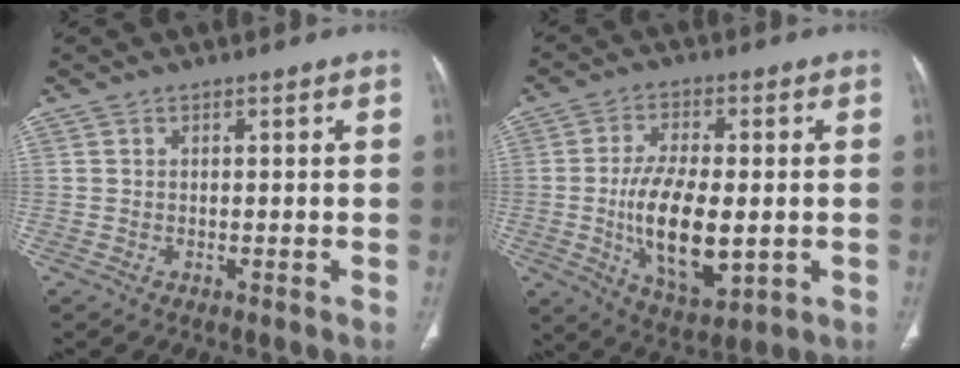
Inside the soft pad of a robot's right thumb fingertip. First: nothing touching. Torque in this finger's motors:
{"motor_torque": [2.60, 2.41, 1.59, 0.08, 0.47]}